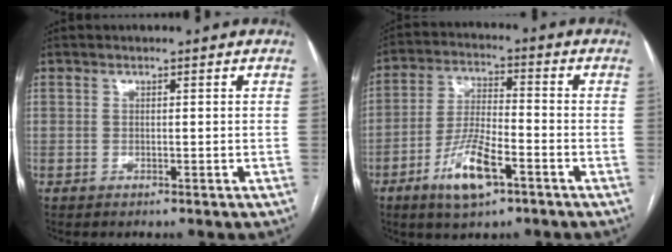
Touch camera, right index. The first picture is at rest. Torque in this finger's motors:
{"motor_torque": [1.04, -0.74, 0.54, 0.14]}